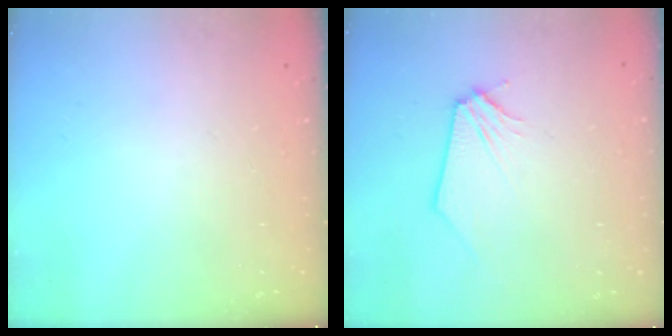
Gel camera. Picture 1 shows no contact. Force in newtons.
{"total": 0.0}